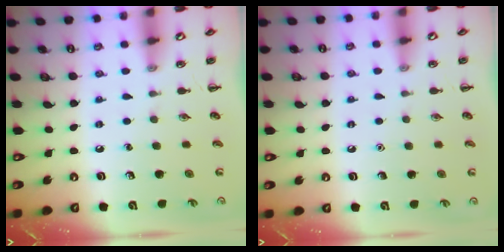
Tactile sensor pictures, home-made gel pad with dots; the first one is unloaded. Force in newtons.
{"total": 1.6, "press": 1.6, "slide": 0.1}